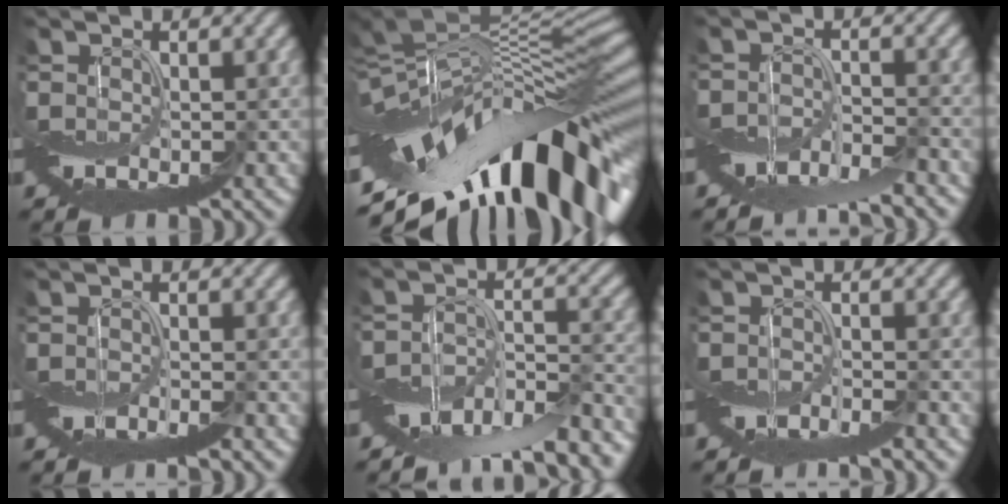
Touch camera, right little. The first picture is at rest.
{"total": 15.4, "force": [-6.5, 6.3, 12.4], "torque": [-0.161, 0.018, -0.116]}
{"total": 6.0, "force": [-4.9, 1.3, 3.2], "torque": [-0.049, -0.003, -0.093]}
{"total": 2.1, "force": [-2.0, -0.2, 0.6], "torque": [-0.009, -0.002, -0.040]}
{"total": 11.7, "force": [-9.3, 3.5, 6.0], "torque": [-0.108, -0.010, -0.139]}
{"total": 3.1, "force": [-2.9, 0.0, 1.2], "torque": [-0.018, -0.003, -0.054]}